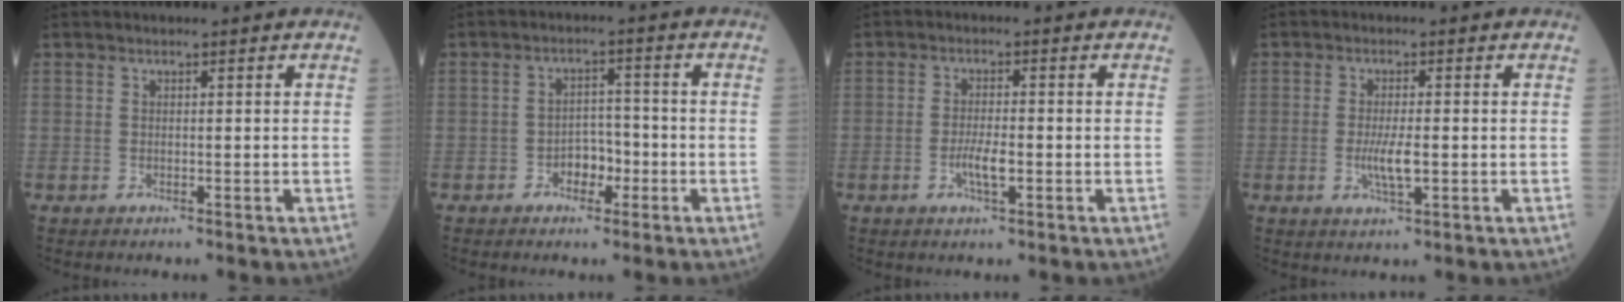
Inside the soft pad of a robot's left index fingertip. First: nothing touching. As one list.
[{"total": 3.7, "force": [-1.7, 2.3, 2.3], "torque": [-0.033, 0.010, -0.032]}, {"total": 3.4, "force": [-1.1, 0.8, 3.1], "torque": [-0.065, 0.000, -0.019]}, {"total": 3.8, "force": [-0.7, 0.7, 3.7], "torque": [-0.079, -0.006, -0.010]}]